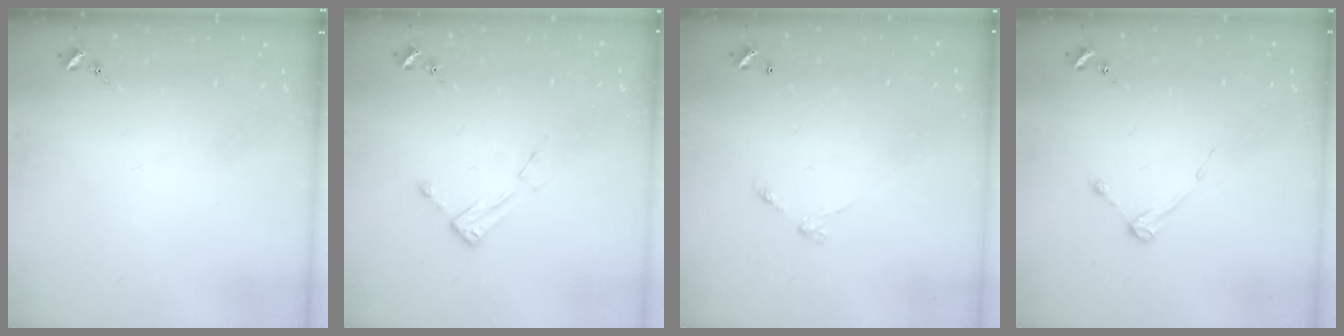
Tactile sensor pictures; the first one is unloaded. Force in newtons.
{"total": 4.8, "press": 4.7, "slide": 0.3}
{"total": 4.3, "press": 4.3, "slide": 0.3}
{"total": 3.0, "press": 3.0, "slide": 0.4}